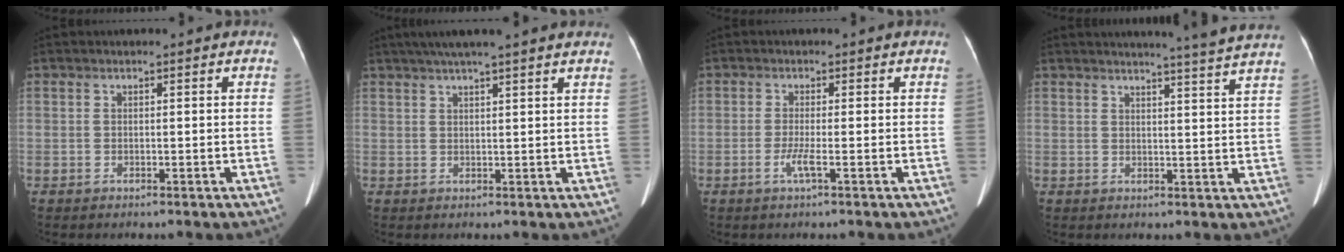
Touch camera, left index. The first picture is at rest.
{"total": 10.3, "force": [8.4, -0.1, 5.8], "torque": [-0.090, 0.037, 0.105]}
{"total": 2.3, "force": [-0.9, -0.2, 2.0], "torque": [-0.046, -0.004, -0.020]}
{"total": 8.9, "force": [8.3, -2.0, 2.7], "torque": [-0.037, -0.034, 0.084]}